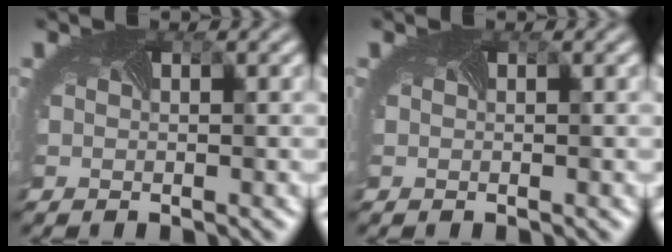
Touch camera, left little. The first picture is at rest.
{"total": 0.0}